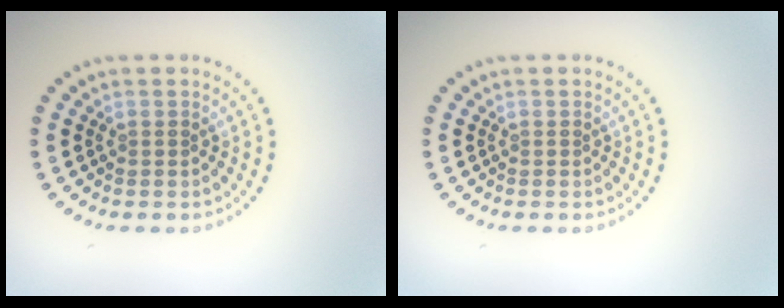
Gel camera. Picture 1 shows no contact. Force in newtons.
{"total": 0.0}